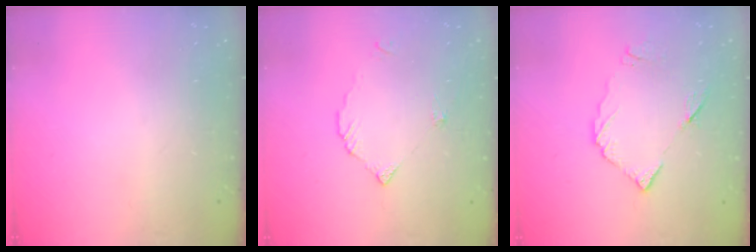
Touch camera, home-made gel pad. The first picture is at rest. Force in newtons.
{"total": 2.9, "press": 2.9, "slide": 0.2}
{"total": 7.8, "press": 7.7, "slide": 0.5}